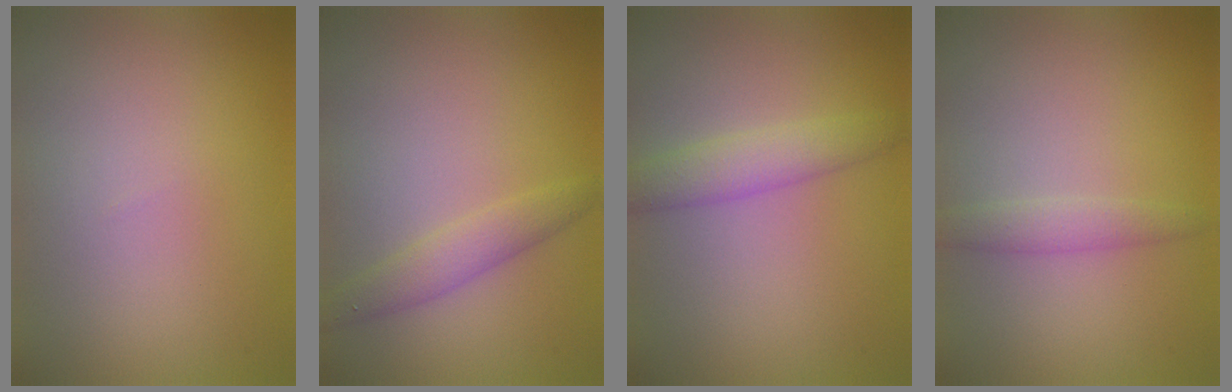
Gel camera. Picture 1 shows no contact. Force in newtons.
{"total": 2.3, "press": 2.3, "slide": 0.0}
{"total": 2.7, "press": 2.7, "slide": 0.1}
{"total": 1.6, "press": 1.6, "slide": 0.0}